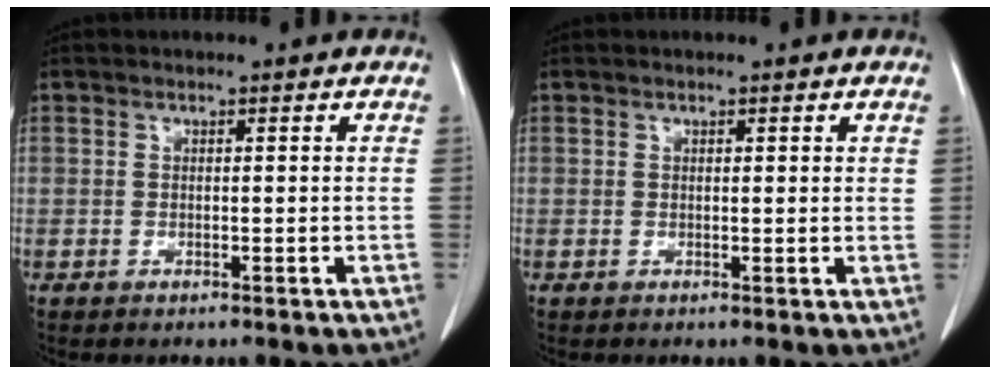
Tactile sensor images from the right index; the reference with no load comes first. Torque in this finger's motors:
{"motor_torque": [-0.02, -0.03, -0.01, -0.01]}